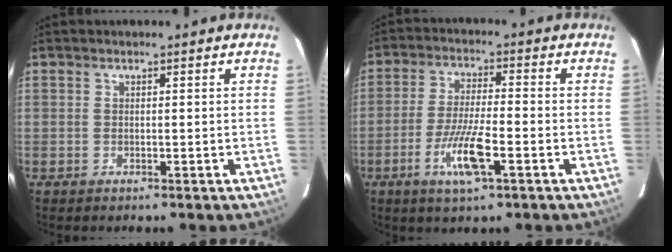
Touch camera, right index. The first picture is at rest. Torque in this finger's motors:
{"motor_torque": [1.17, -0.64, 0.48, 0.15]}